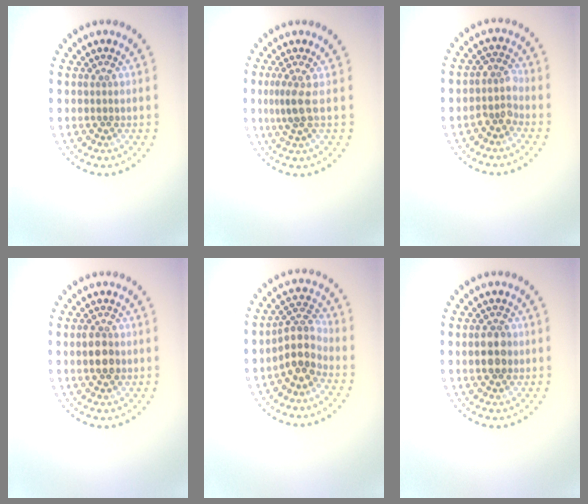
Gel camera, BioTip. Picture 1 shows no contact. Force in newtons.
{"total": 2.1, "press": 1.4, "slide": 1.6}
{"total": 2.1, "press": 1.6, "slide": 1.4}
{"total": 2.8, "press": 2.8, "slide": 0.2}
{"total": 3.6, "press": 3.0, "slide": 2.1}
{"total": 2.6, "press": 2.6, "slide": 0.3}